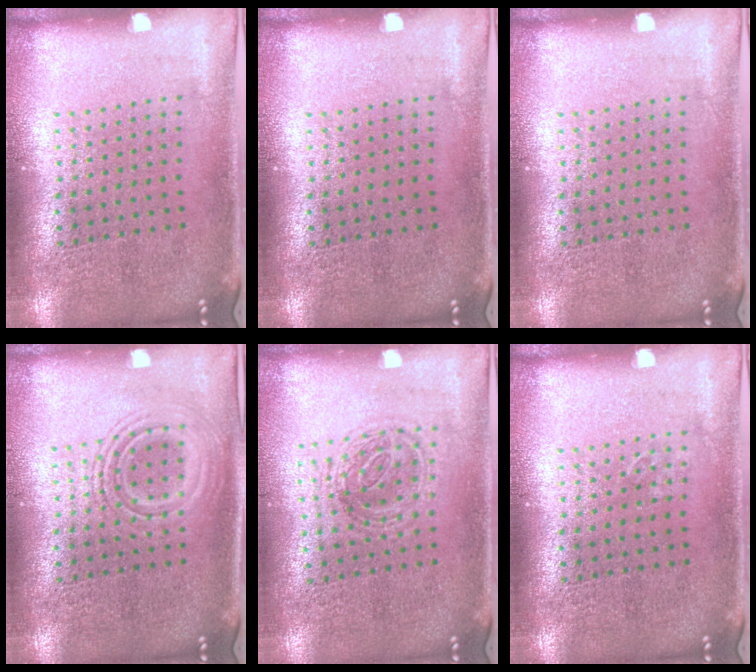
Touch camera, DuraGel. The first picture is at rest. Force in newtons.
{"total": 0.0}
{"total": 0.0}
{"total": 2.8, "press": 2.7, "slide": 0.4}
{"total": 1.2, "press": 1.1, "slide": 0.5}
{"total": 0.5, "press": 0.5, "slide": 0.0}